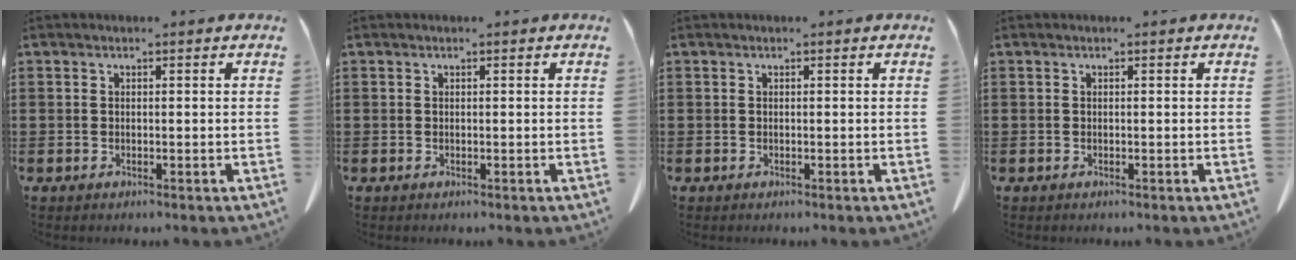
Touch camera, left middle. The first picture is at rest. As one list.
[{"total": 0.0}, {"total": 0.0}, {"total": 0.0}]